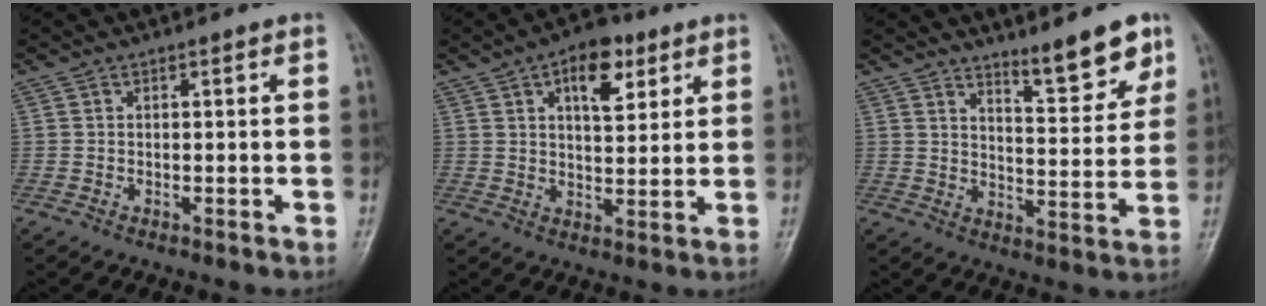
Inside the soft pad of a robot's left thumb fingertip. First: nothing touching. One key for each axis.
{"total": 9.2, "fx": 4.4, "fy": 4.7, "fz": 6.5, "tx": -0.069, "ty": -0.015, "tz": 0.062}
{"total": 9.2, "fx": 6.9, "fy": 2.3, "fz": 5.6, "tx": -0.058, "ty": -0.057, "tz": 0.109}